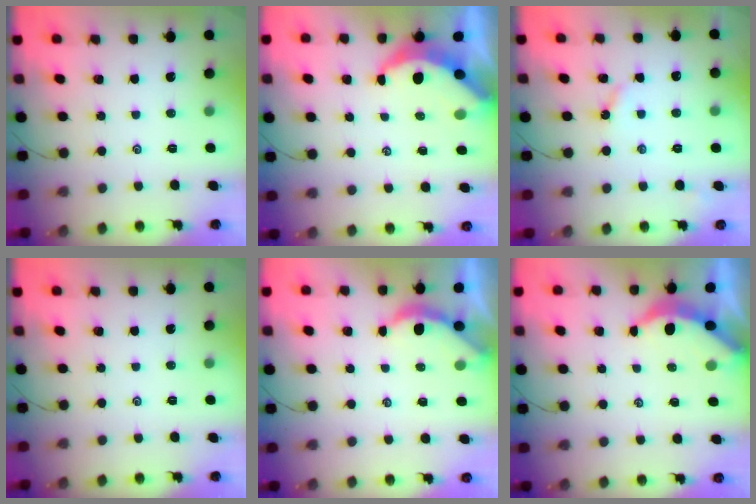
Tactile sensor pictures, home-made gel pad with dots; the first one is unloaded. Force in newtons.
{"total": 6.6, "press": 6.5, "slide": 0.8}
{"total": 3.7, "press": 3.6, "slide": 0.5}
{"total": 0.0}
{"total": 2.9, "press": 2.9, "slide": 0.2}
{"total": 3.7, "press": 3.7, "slide": 0.4}